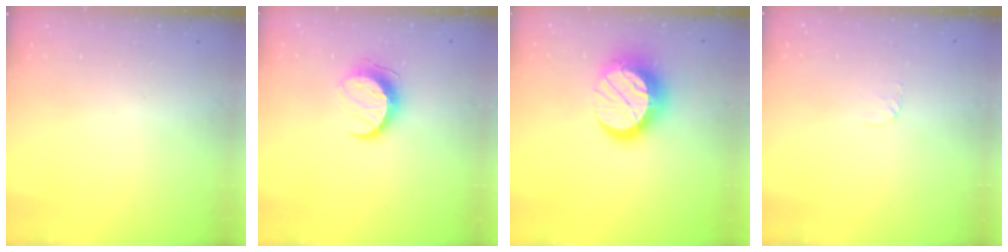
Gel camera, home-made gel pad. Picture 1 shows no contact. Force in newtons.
{"total": 9.7, "press": 9.6, "slide": 0.6}
{"total": 13.4, "press": 13.3, "slide": 1.4}
{"total": 4.1, "press": 4.1, "slide": 0.3}